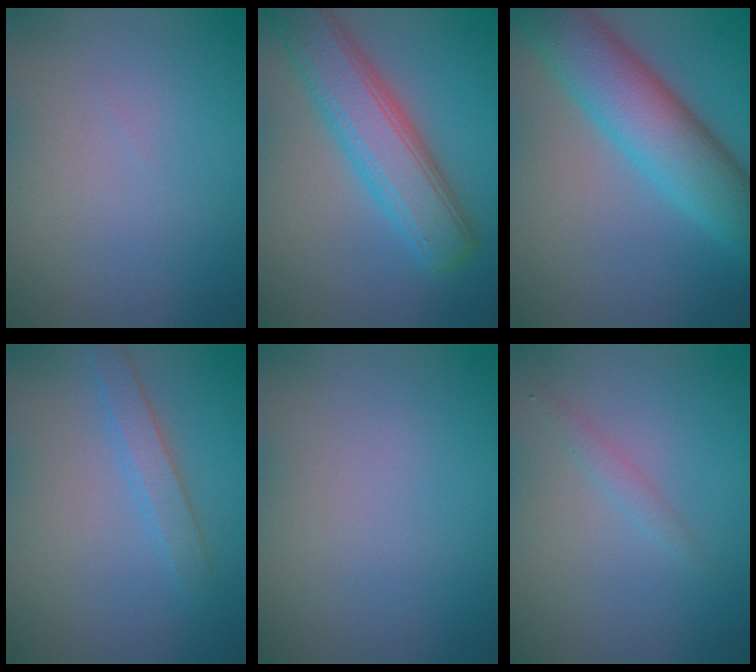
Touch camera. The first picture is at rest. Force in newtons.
{"total": 6.7, "press": 6.7, "slide": 0.3}
{"total": 8.8, "press": 8.8, "slide": 0.2}
{"total": 2.1, "press": 2.1, "slide": 0.1}
{"total": 0.0}
{"total": 1.0, "press": 1.0, "slide": 0.1}